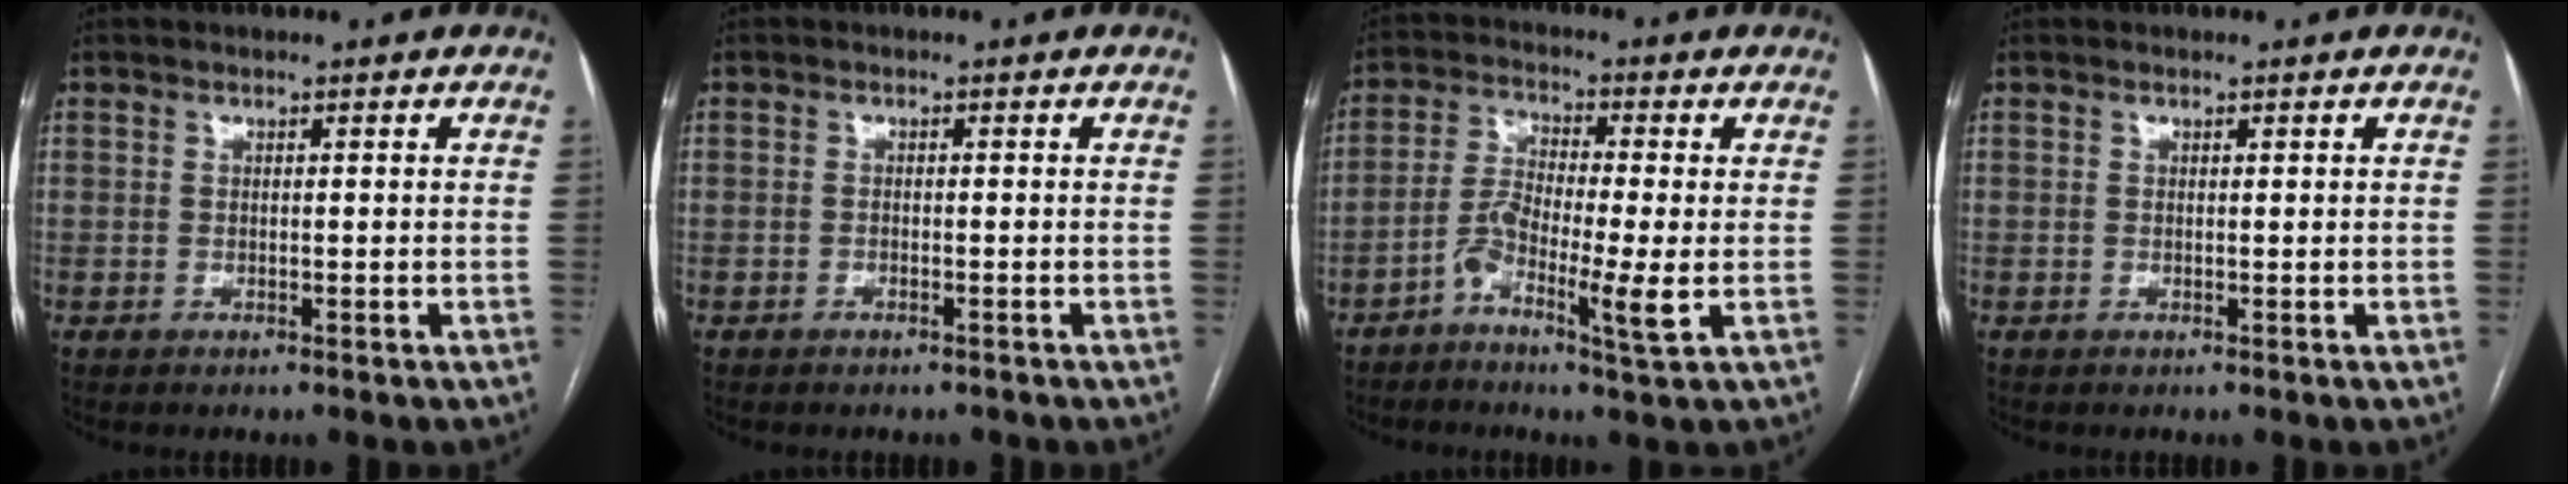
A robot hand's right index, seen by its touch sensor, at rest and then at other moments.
{"total": 1.2, "force": [-1.1, 0.5, 0.2], "torque": [-0.003, 0.000, -0.014]}
{"total": 7.2, "force": [-2.8, 0.4, 6.7], "torque": [-0.135, 0.003, -0.055]}
{"total": 0.0}